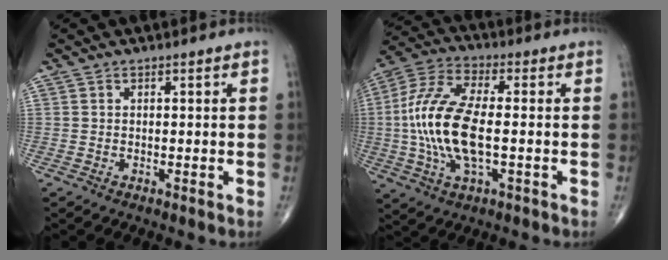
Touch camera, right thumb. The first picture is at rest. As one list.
[{"total": 16.6, "force": [-1.2, 6.9, 15.1], "torque": [-0.331, 0.015, -0.023]}]